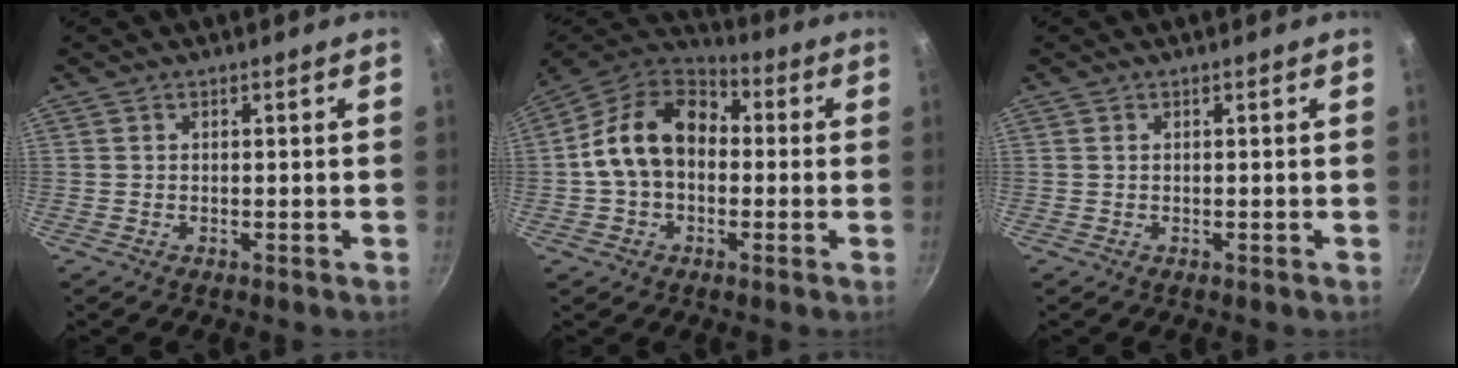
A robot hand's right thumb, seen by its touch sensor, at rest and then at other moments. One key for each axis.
{"total": 15.4, "fx": 0.3, "fy": 11.1, "fz": 10.7, "tx": -0.158, "ty": 0.040, "tz": -0.012}
{"total": 0.0}